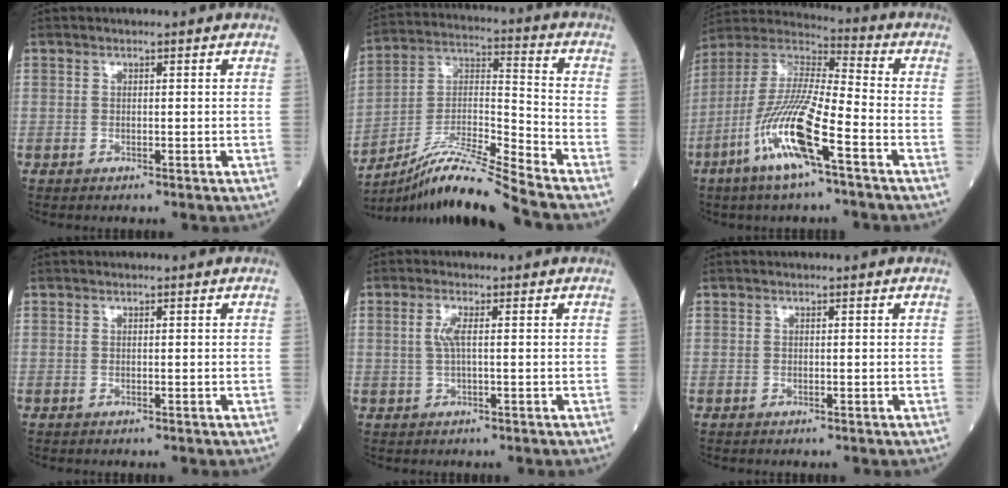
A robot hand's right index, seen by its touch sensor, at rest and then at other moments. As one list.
[{"total": 14.3, "force": [-12.4, -2.2, 6.8], "torque": [-0.127, 0.004, -0.222]}, {"total": 15.3, "force": [-6.9, 1.6, 13.5], "torque": [-0.281, -0.014, -0.138]}, {"total": 0.0}, {"total": 2.5, "force": [0.4, 0.4, 2.5], "torque": [-0.057, 0.002, 0.007]}, {"total": 0.0}]